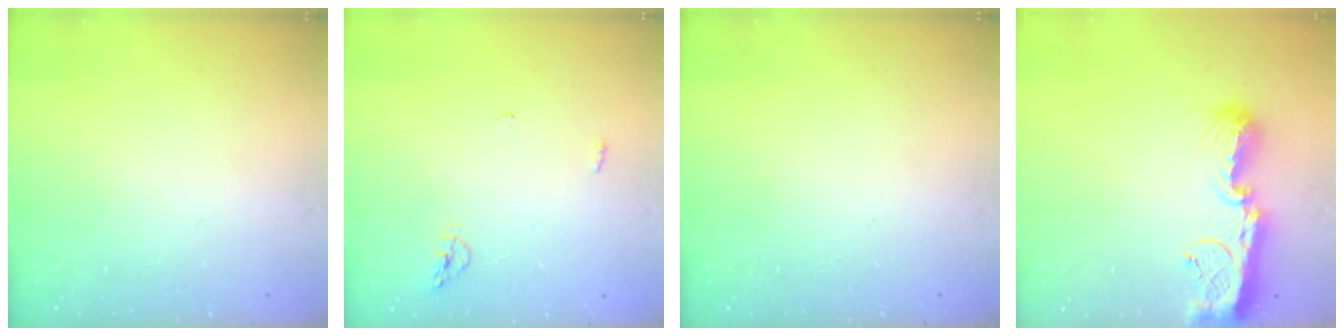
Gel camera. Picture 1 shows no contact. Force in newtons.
{"total": 4.6, "press": 4.5, "slide": 1.0}
{"total": 0.0}
{"total": 11.2, "press": 11.2, "slide": 1.0}